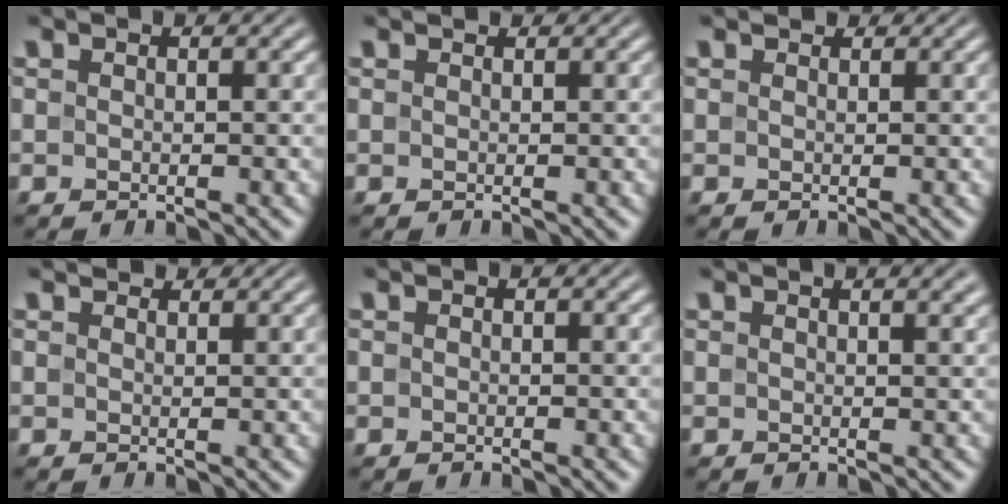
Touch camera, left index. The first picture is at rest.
{"total": 1.1, "force": [1.0, 0.3, 0.3], "torque": [-0.011, -0.003, 0.009]}
{"total": 1.6, "force": [1.4, 0.6, 0.5], "torque": [-0.012, -0.004, 0.016]}
{"total": 2.8, "force": [2.5, 0.9, 0.9], "torque": [-0.018, -0.006, 0.037]}
{"total": 0.0}
{"total": 3.0, "force": [2.2, 1.2, 1.7], "torque": [0.000, 0.017, 0.008]}